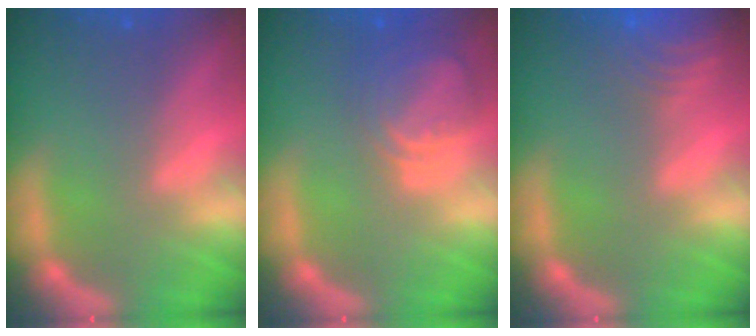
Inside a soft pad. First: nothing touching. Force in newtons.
{"total": 5.6}
{"total": 8.5}